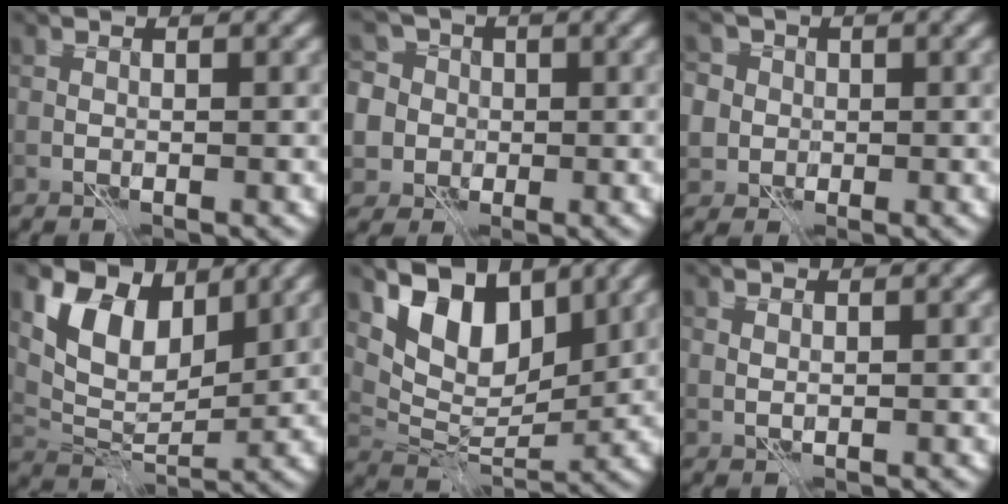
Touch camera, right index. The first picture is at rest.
{"total": 8.3, "force": [1.4, 7.5, 3.1], "torque": [-0.066, 0.031, -0.004]}
{"total": 6.4, "force": [1.7, 5.7, 2.1], "torque": [-0.048, 0.028, 0.006]}
{"total": 7.3, "force": [3.6, 4.4, 4.6], "torque": [-0.083, -0.005, 0.065]}
{"total": 7.4, "force": [3.9, 4.3, 4.6], "torque": [-0.081, -0.012, 0.068]}
{"total": 0.8, "force": [0.3, 0.6, 0.5], "torque": [-0.012, -0.002, 0.008]}